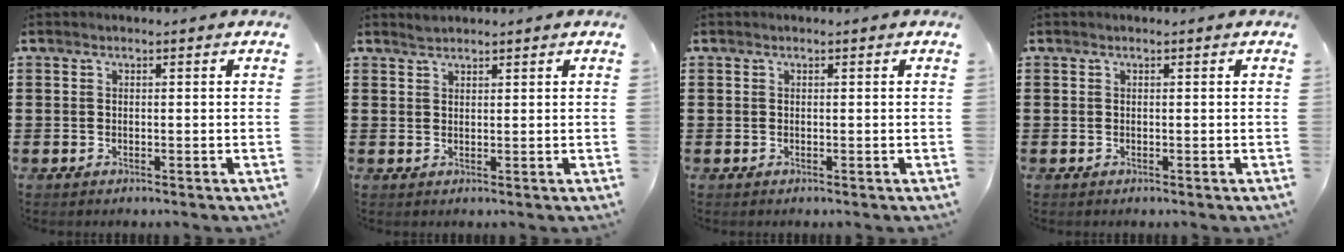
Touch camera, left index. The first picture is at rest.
{"total": 1.4, "force": [1.3, 0.3, 0.3], "torque": [-0.009, 0.000, 0.026]}
{"total": 0.0}
{"total": 0.0}